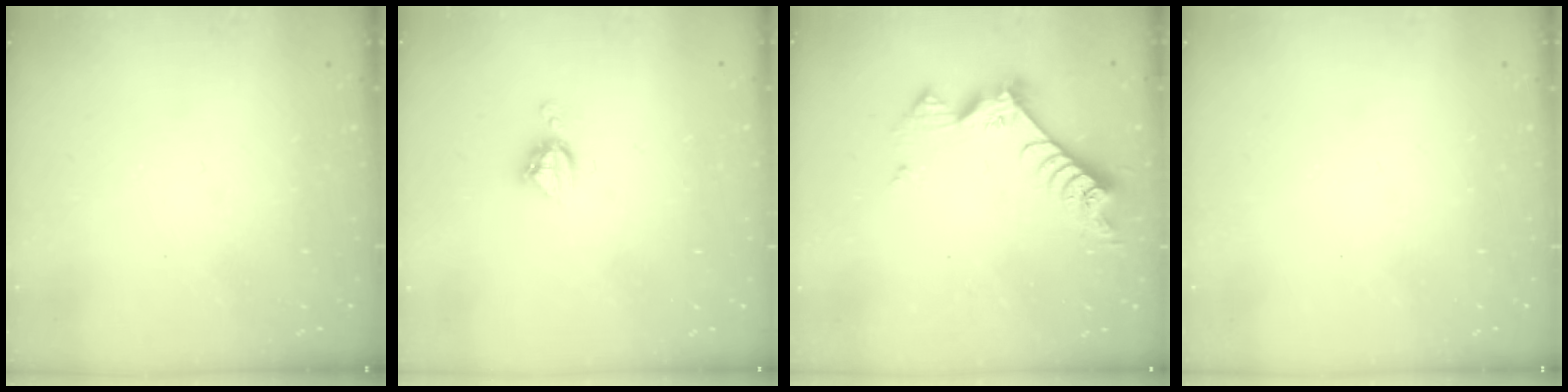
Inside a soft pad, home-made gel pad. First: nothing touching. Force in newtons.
{"total": 5.4, "press": 5.4, "slide": 0.1}
{"total": 7.6, "press": 7.6, "slide": 0.4}
{"total": 0.0}